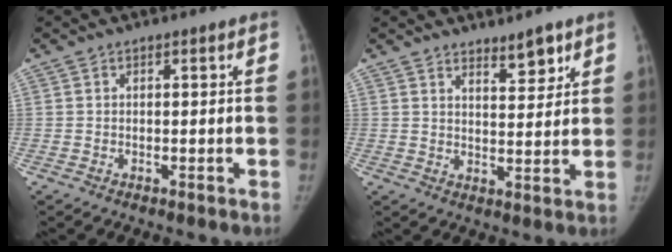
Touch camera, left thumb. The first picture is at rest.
{"total": 4.9, "force": [3.8, 1.7, 2.7], "torque": [-0.022, -0.032, 0.061]}